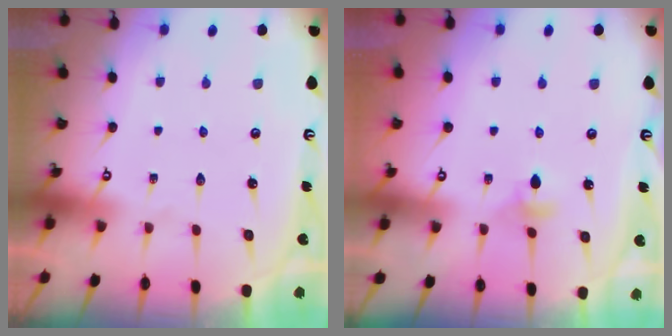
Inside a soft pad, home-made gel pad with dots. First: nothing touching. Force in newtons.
{"total": 3.4, "press": 3.3, "slide": 0.8}